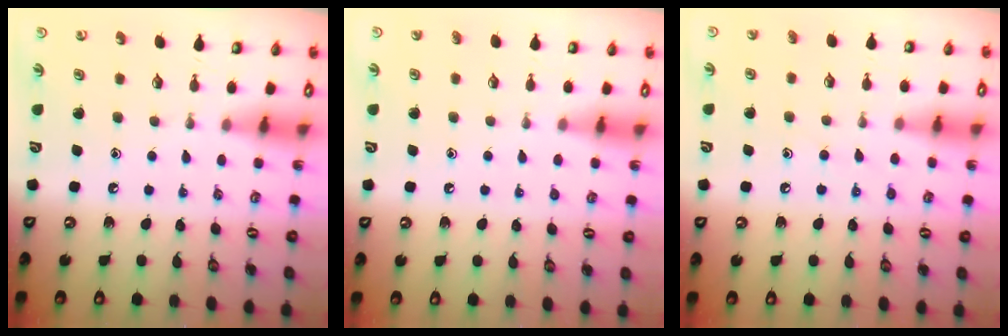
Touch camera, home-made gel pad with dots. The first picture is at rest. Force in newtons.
{"total": 1.7, "press": 1.7, "slide": 0.2}
{"total": 6.5, "press": 6.4, "slide": 0.7}